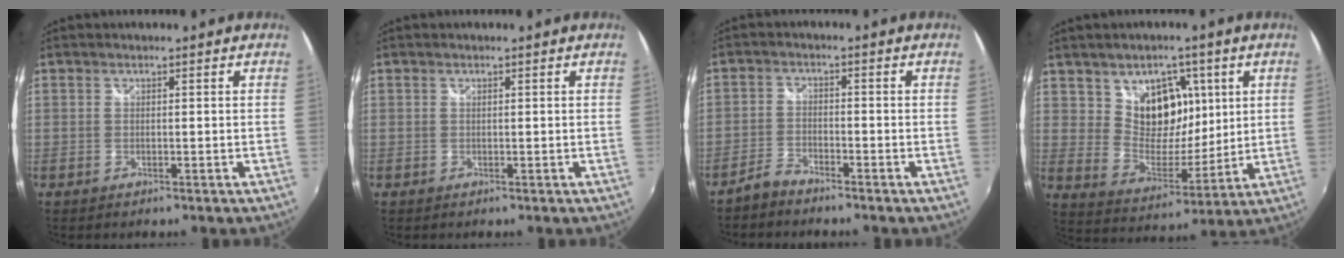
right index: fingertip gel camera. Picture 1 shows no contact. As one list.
[{"total": 0.0}, {"total": 3.4, "force": [-3.1, 0.9, 1.1], "torque": [-0.035, 0.004, -0.063]}, {"total": 11.6, "force": [4.8, 8.6, 6.2], "torque": [-0.096, -0.008, 0.095]}]